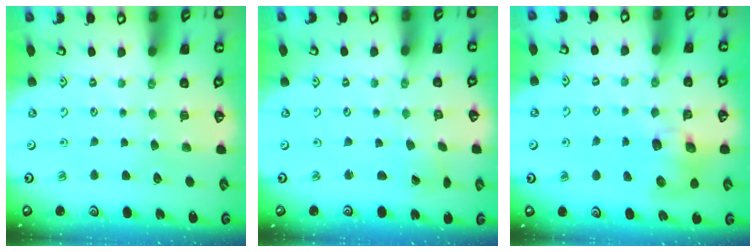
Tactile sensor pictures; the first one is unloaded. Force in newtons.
{"total": 0.7, "press": 0.7, "slide": 0.0}
{"total": 8.1, "press": 8.0, "slide": 1.1}